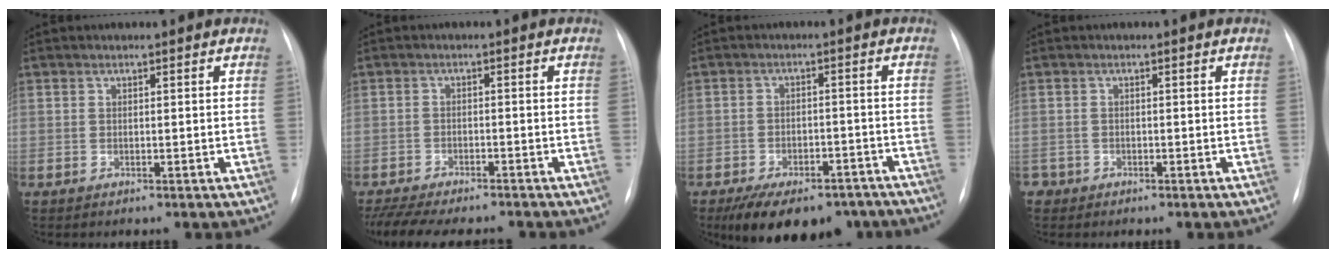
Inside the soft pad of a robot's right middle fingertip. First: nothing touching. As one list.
[{"total": 13.4, "force": [-11.7, 3.3, 5.7], "torque": [-0.119, -0.010, -0.165]}, {"total": 14.4, "force": [-10.7, 7.0, 6.5], "torque": [-0.105, 0.008, -0.146]}, {"total": 1.4, "force": [-1.0, 1.1, -0.2], "torque": [-0.002, 0.005, -0.017]}]